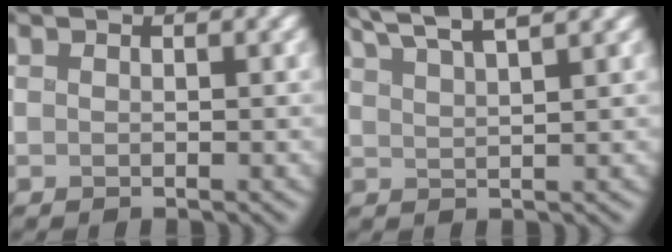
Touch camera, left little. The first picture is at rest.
{"total": 5.0, "force": [4.1, 0.5, 2.8], "torque": [-0.060, 0.017, 0.060]}